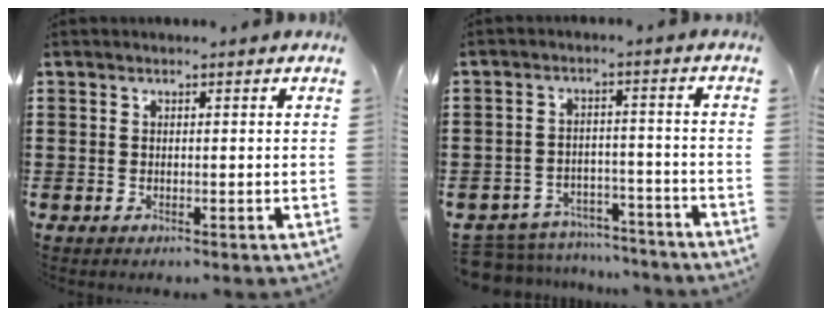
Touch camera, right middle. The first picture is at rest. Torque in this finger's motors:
{"motor_torque": [0.47, 0.18, 0.05, 0.02]}